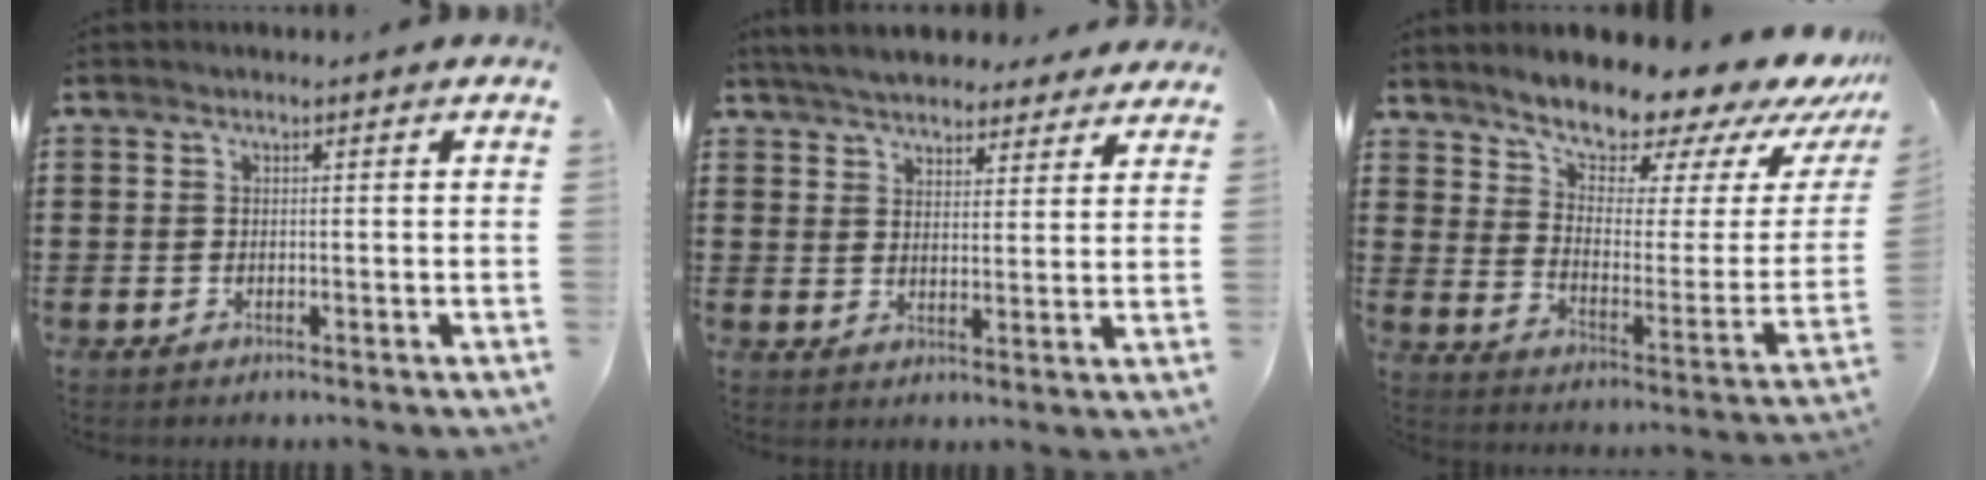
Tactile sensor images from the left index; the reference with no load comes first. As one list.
[{"total": 5.3, "force": [5.0, 1.3, 1.1], "torque": [-0.039, -0.011, 0.092]}, {"total": 10.4, "force": [9.4, 2.6, 3.4], "torque": [-0.080, -0.077, 0.158]}]